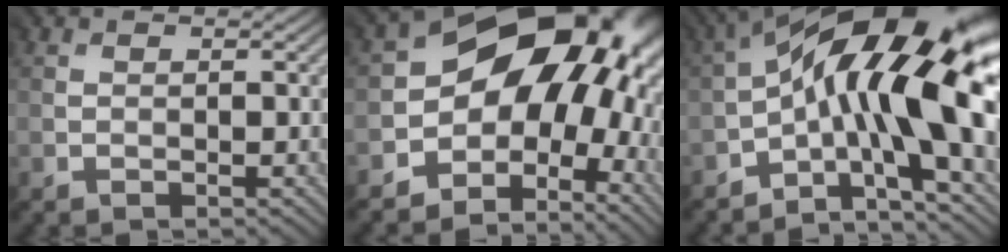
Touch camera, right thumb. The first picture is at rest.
{"total": 13.9, "force": [-0.7, 10.9, 8.5], "torque": [-0.100, -0.010, -0.014]}
{"total": 18.4, "force": [-0.1, 6.3, 17.2], "torque": [-0.268, 0.026, -0.026]}